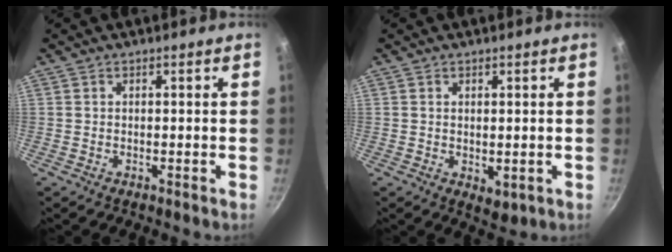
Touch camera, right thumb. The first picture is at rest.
{"total": 2.9, "force": [0.2, 1.7, 2.4], "torque": [-0.033, -0.010, 0.006]}